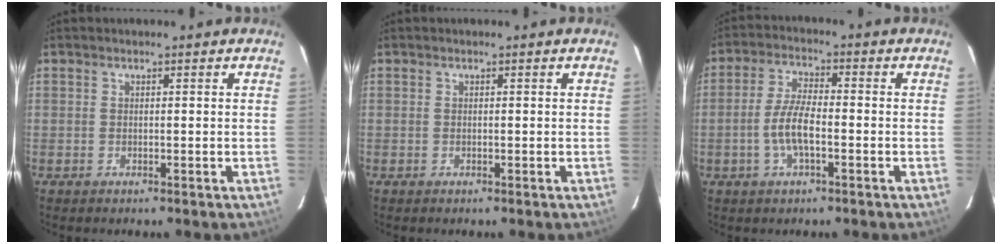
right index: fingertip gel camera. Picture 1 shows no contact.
{"total": 0.0}
{"total": 6.7, "force": [-2.1, 2.1, 6.1], "torque": [-0.126, 0.002, -0.039]}